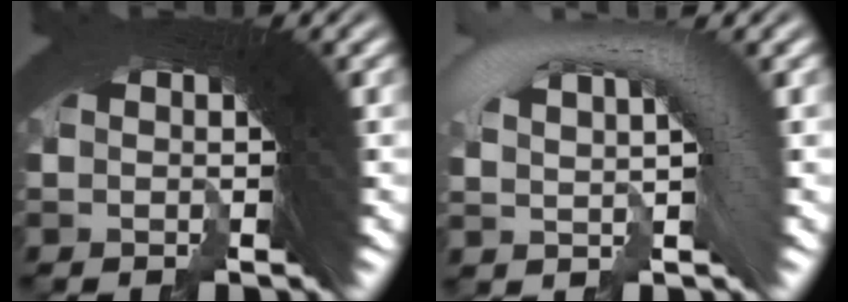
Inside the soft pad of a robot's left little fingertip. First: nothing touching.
{"total": 4.3, "force": [0.8, 2.1, 3.6], "torque": [-0.066, 0.012, 0.010]}